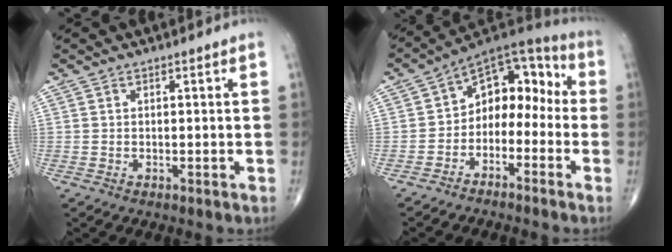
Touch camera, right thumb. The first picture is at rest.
{"total": 11.9, "force": [-2.8, 8.2, 8.1], "torque": [-0.077, 0.073, -0.062]}